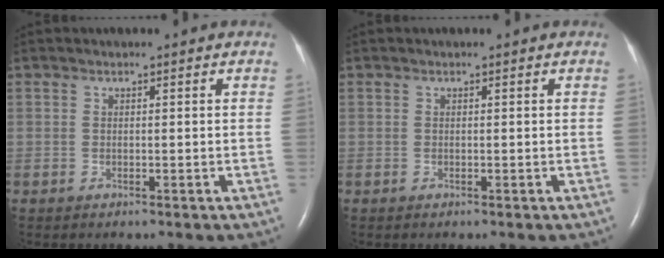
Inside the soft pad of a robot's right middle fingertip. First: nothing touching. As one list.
[{"total": 0.0}]